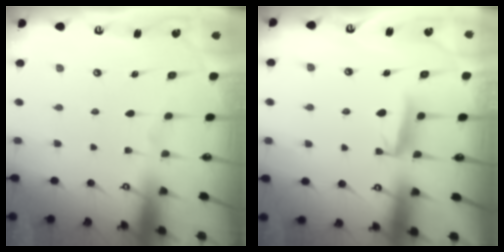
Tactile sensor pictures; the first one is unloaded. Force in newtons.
{"total": 5.5, "press": 5.4, "slide": 0.7}